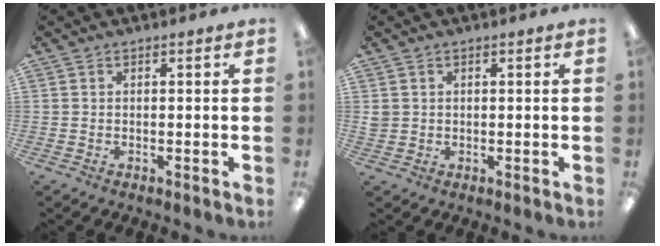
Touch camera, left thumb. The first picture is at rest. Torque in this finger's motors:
{"motor_torque": [-0.02, 0.14, 0.29, -0.13, -0.02]}